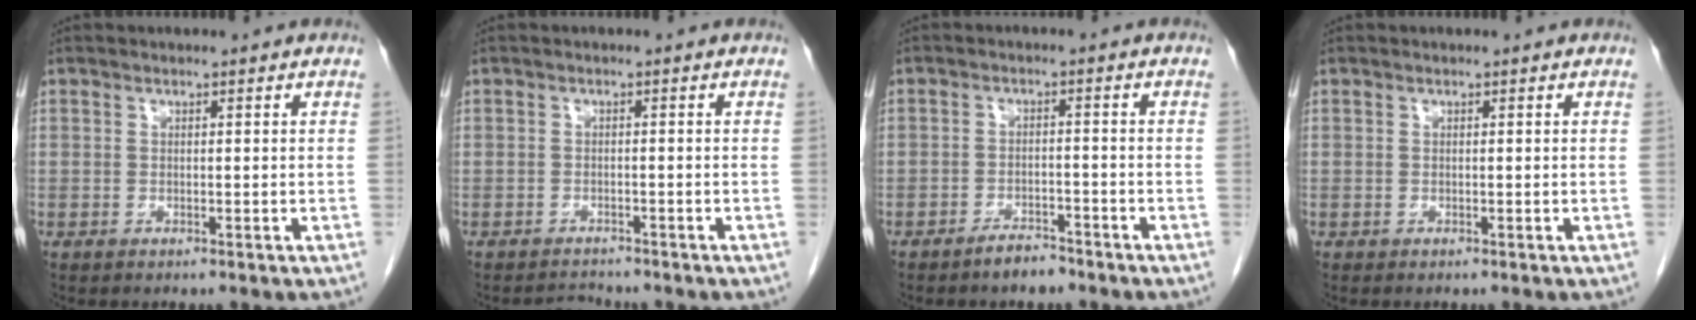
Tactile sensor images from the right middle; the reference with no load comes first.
{"total": 1.5, "force": [-1.5, 0.1, -0.4], "torque": [0.003, -0.010, -0.021]}
{"total": 3.1, "force": [-2.6, 0.9, 1.3], "torque": [-0.027, 0.000, -0.042]}
{"total": 0.0}